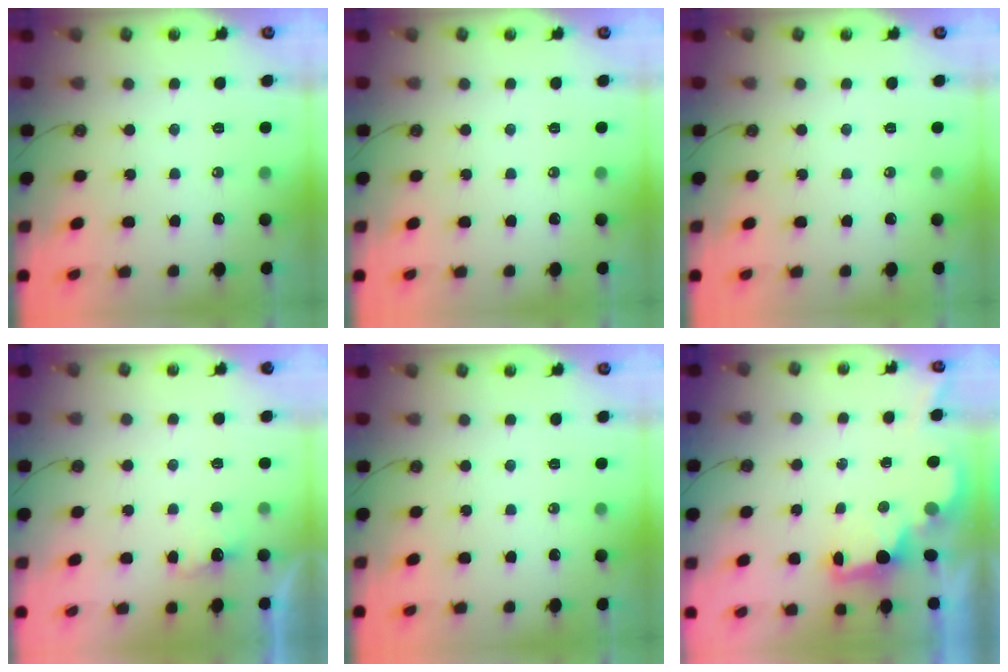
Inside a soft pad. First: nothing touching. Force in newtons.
{"total": 0.0}
{"total": 0.0}
{"total": 2.8, "press": 2.7, "slide": 0.9}
{"total": 0.0}
{"total": 2.1, "press": 1.9, "slide": 0.8}